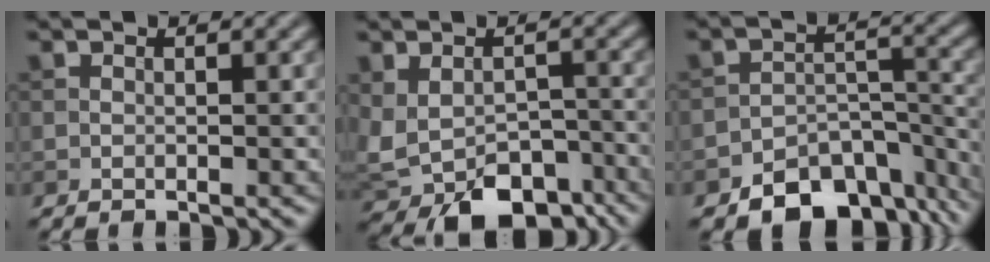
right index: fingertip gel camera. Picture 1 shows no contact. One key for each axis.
{"total": 7.6, "fx": -4.1, "fy": 4.4, "fz": 4.6, "tx": -0.078, "ty": -0.030, "tz": -0.048}
{"total": 8.8, "fx": -6.5, "fy": 4.6, "fz": 3.7, "tx": -0.046, "ty": -0.020, "tz": -0.103}